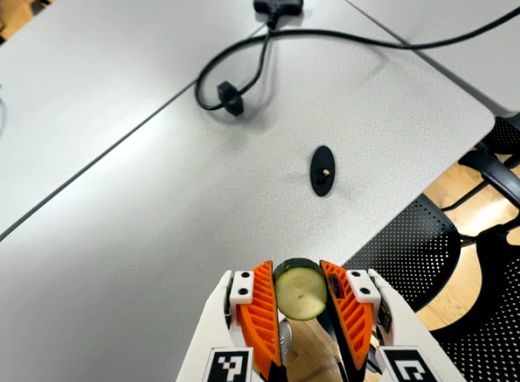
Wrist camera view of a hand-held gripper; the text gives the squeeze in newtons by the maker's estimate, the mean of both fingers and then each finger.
{"total": 8.1, "left": 8.0, "right": 8.2}